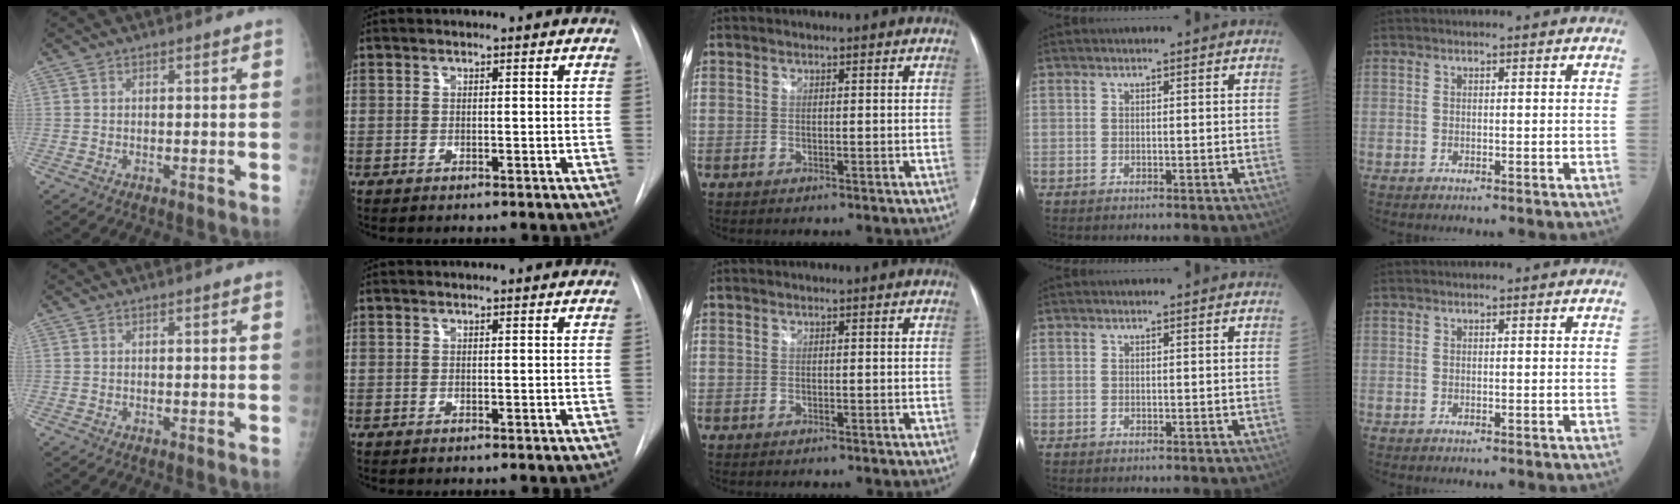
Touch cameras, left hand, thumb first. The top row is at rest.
{}